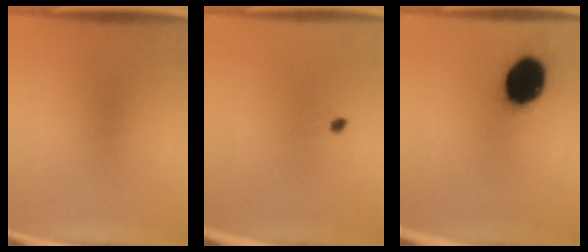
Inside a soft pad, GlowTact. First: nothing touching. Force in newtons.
{"total": 0.8}
{"total": 15.6}